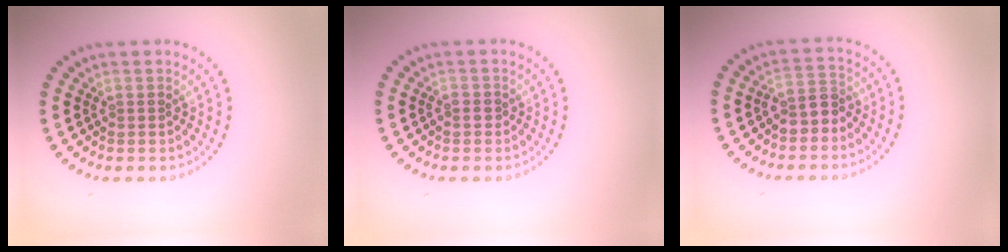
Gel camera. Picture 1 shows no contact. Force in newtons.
{"total": 0.5, "press": 0.4, "slide": 0.3}
{"total": 2.1, "press": 1.9, "slide": 0.9}